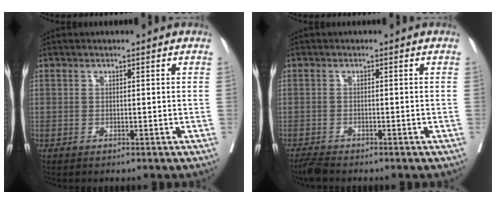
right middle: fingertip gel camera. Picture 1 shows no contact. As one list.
[{"total": 2.1, "force": [-2.0, 0.1, 0.8], "torque": [-0.017, -0.007, -0.036]}]